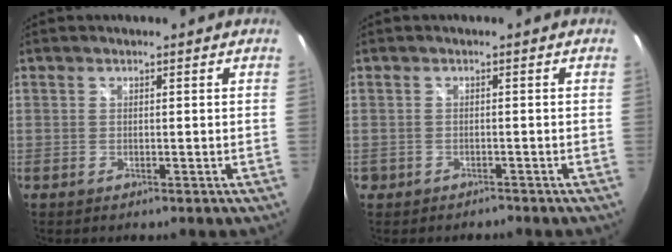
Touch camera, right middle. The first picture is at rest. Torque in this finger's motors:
{"motor_torque": [-0.22, -0.24, -0.09, -0.02]}